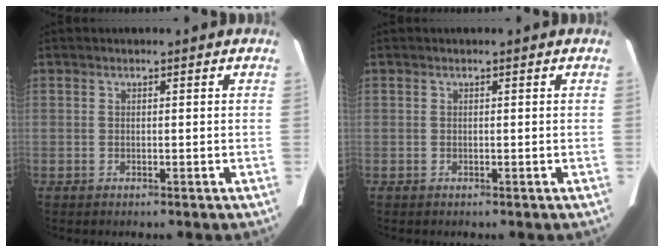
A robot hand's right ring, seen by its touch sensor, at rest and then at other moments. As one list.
[{"total": 0.0}]